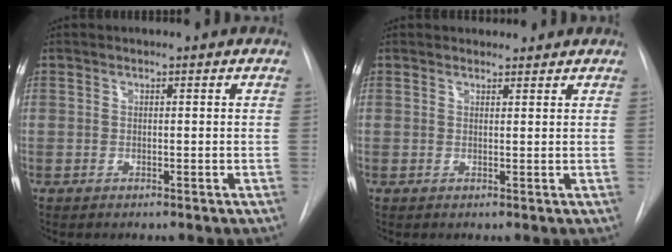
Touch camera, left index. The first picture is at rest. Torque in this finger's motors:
{"motor_torque": [0.05, -0.11, -0.05, 0.00]}